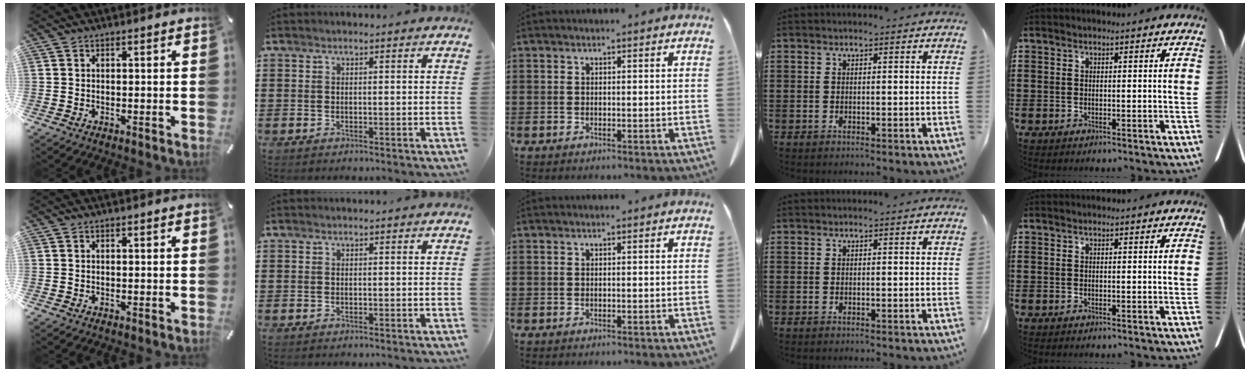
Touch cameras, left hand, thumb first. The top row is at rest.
{}